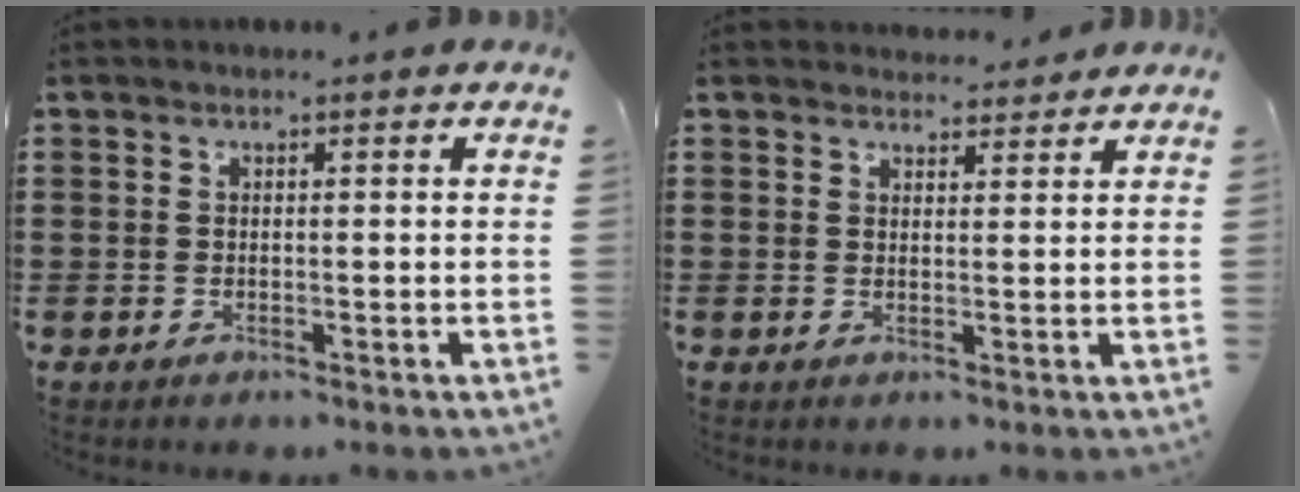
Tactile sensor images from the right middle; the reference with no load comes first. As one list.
[{"total": 2.6, "force": [2.6, 0.5, -0.1], "torque": [0.003, -0.005, 0.048]}]